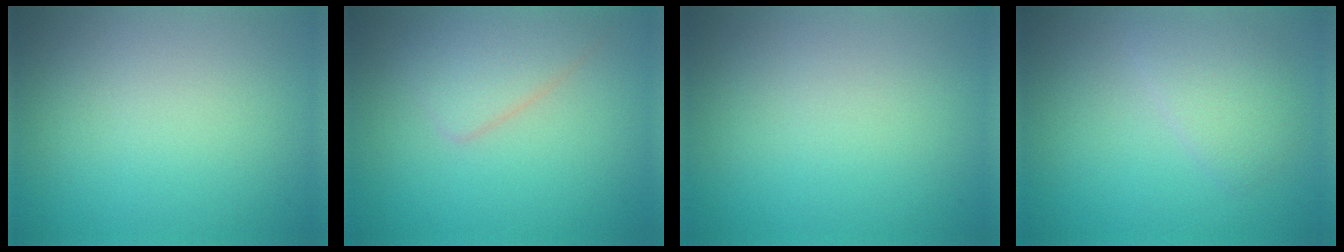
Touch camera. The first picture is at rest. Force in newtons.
{"total": 2.8, "press": 2.8, "slide": 0.2}
{"total": 0.0}
{"total": 2.4, "press": 2.4, "slide": 0.2}